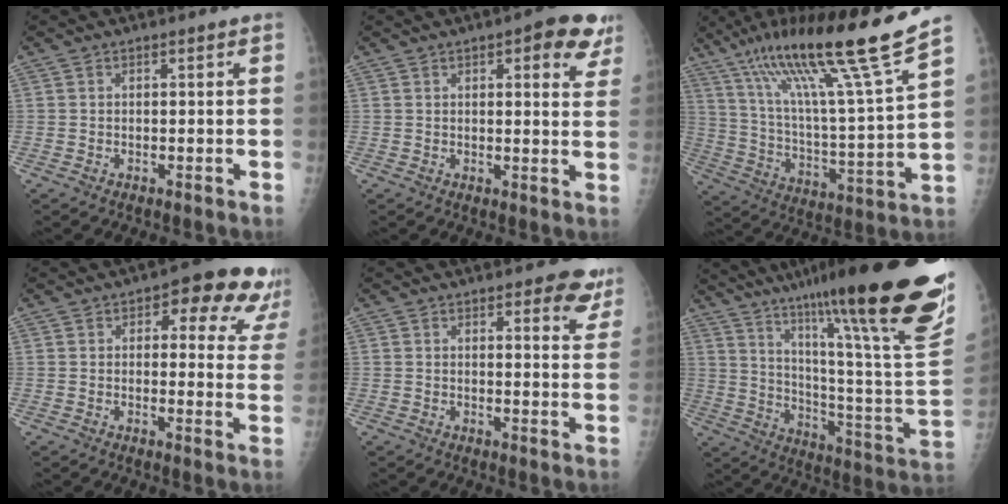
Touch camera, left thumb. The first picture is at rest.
{"total": 8.9, "force": [4.7, 3.1, 6.8], "torque": [-0.050, -0.013, 0.049]}
{"total": 22.9, "force": [16.0, 0.0, 16.4], "torque": [-0.257, -0.068, 0.278]}
{"total": 13.3, "force": [7.6, 6.3, 8.9], "torque": [-0.049, -0.026, 0.074]}
{"total": 6.9, "force": [4.5, 2.6, 4.5], "torque": [-0.021, -0.022, 0.048]}
{"total": 37.0, "force": [23.5, 4.8, 28.2], "torque": [-0.326, -0.084, 0.353]}